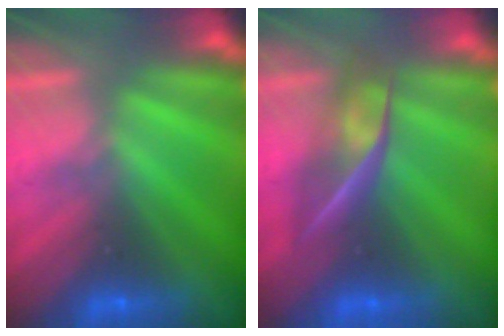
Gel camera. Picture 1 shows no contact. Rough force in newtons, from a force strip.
{"total": 2.4}